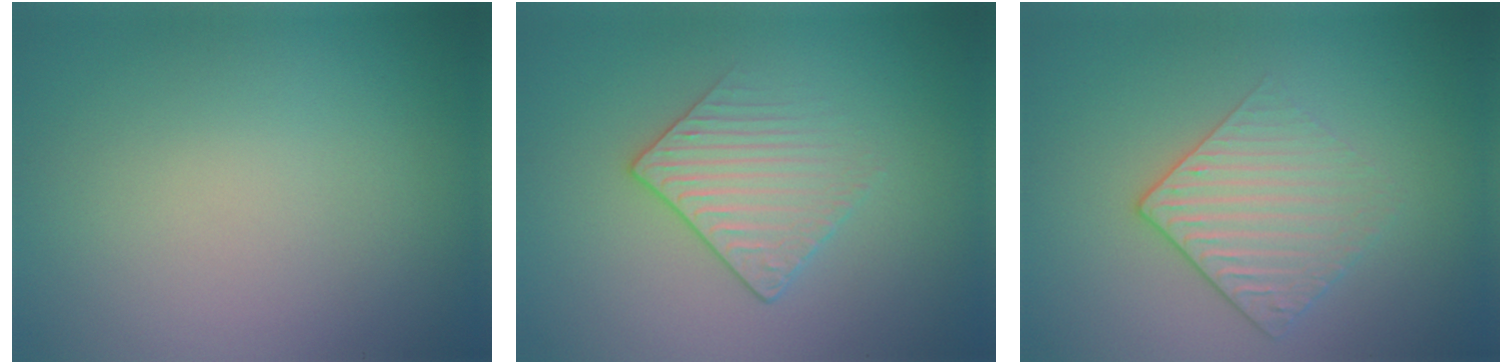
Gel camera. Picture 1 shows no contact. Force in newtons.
{"total": 2.1, "press": 1.8, "slide": 1.1}
{"total": 3.0, "press": 2.6, "slide": 1.4}